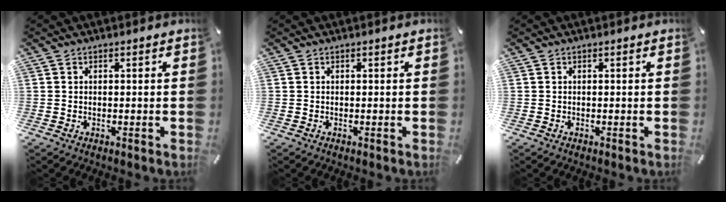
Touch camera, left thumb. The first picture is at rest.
{"total": 0.0}
{"total": 0.0}